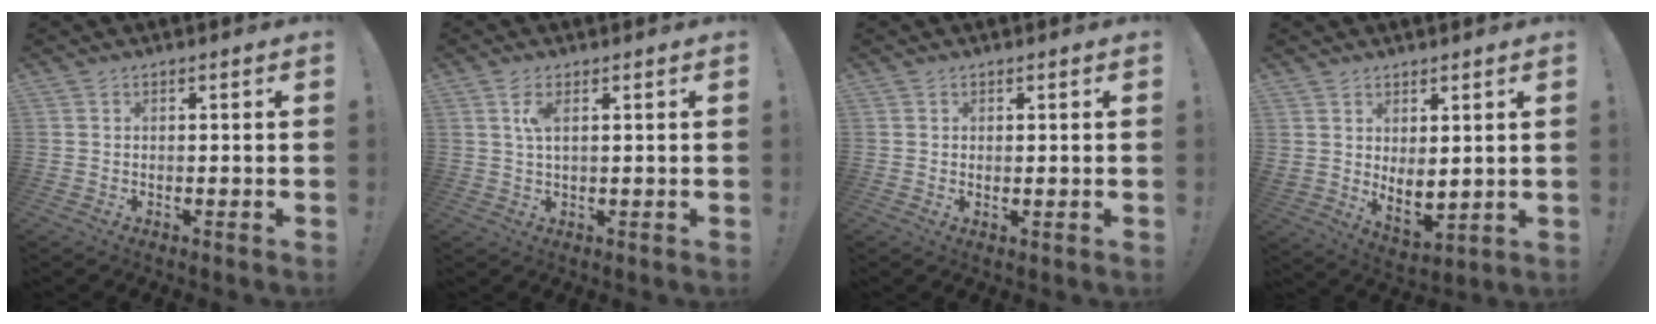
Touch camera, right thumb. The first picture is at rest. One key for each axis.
{"total": 4.1, "fx": 1.4, "fy": 1.1, "fz": 3.6, "tx": -0.065, "ty": -0.002, "tz": 0.022}
{"total": 0.9, "fx": 0.6, "fy": 0.2, "fz": 0.6, "tx": -0.001, "ty": -0.004, "tz": 0.009}
{"total": 6.0, "fx": 3.0, "fy": 3.1, "fz": 4.2, "tx": -0.049, "ty": -0.039, "tz": 0.063}